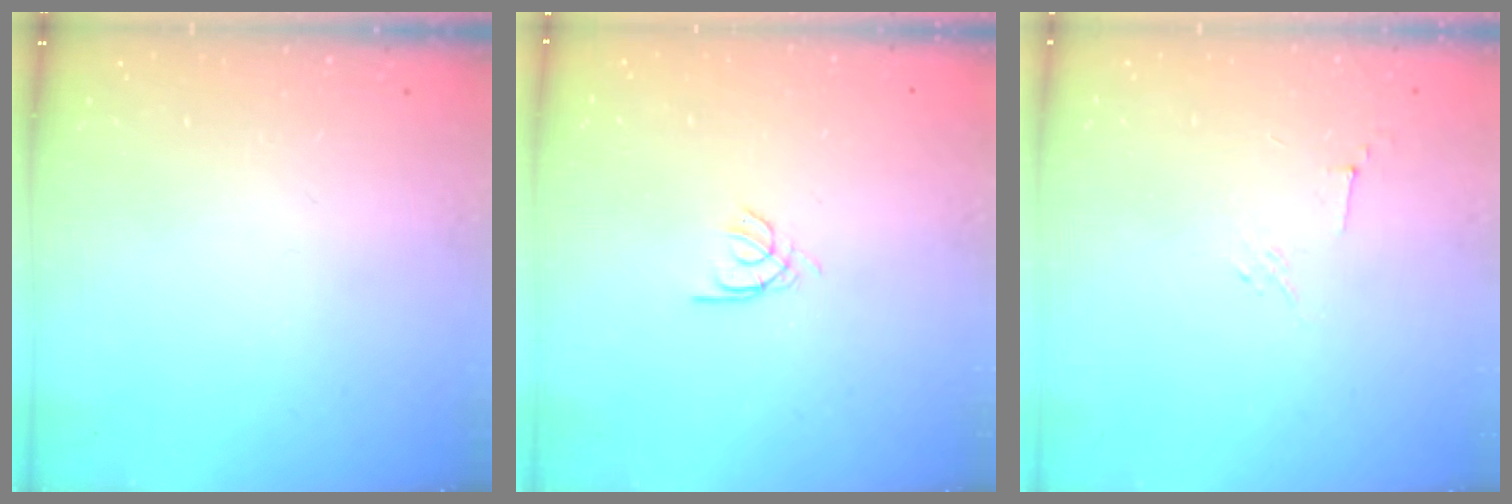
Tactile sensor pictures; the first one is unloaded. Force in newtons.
{"total": 2.2, "press": 2.2, "slide": 0.2}
{"total": 2.9, "press": 2.8, "slide": 0.8}